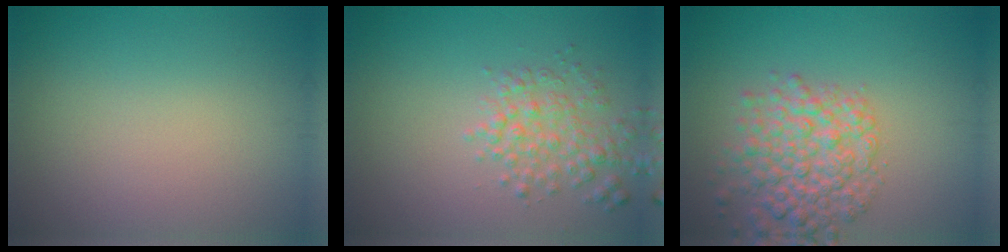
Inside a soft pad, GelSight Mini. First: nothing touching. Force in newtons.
{"total": 3.1, "press": 3.1, "slide": 0.2}
{"total": 5.7, "press": 5.7, "slide": 0.2}